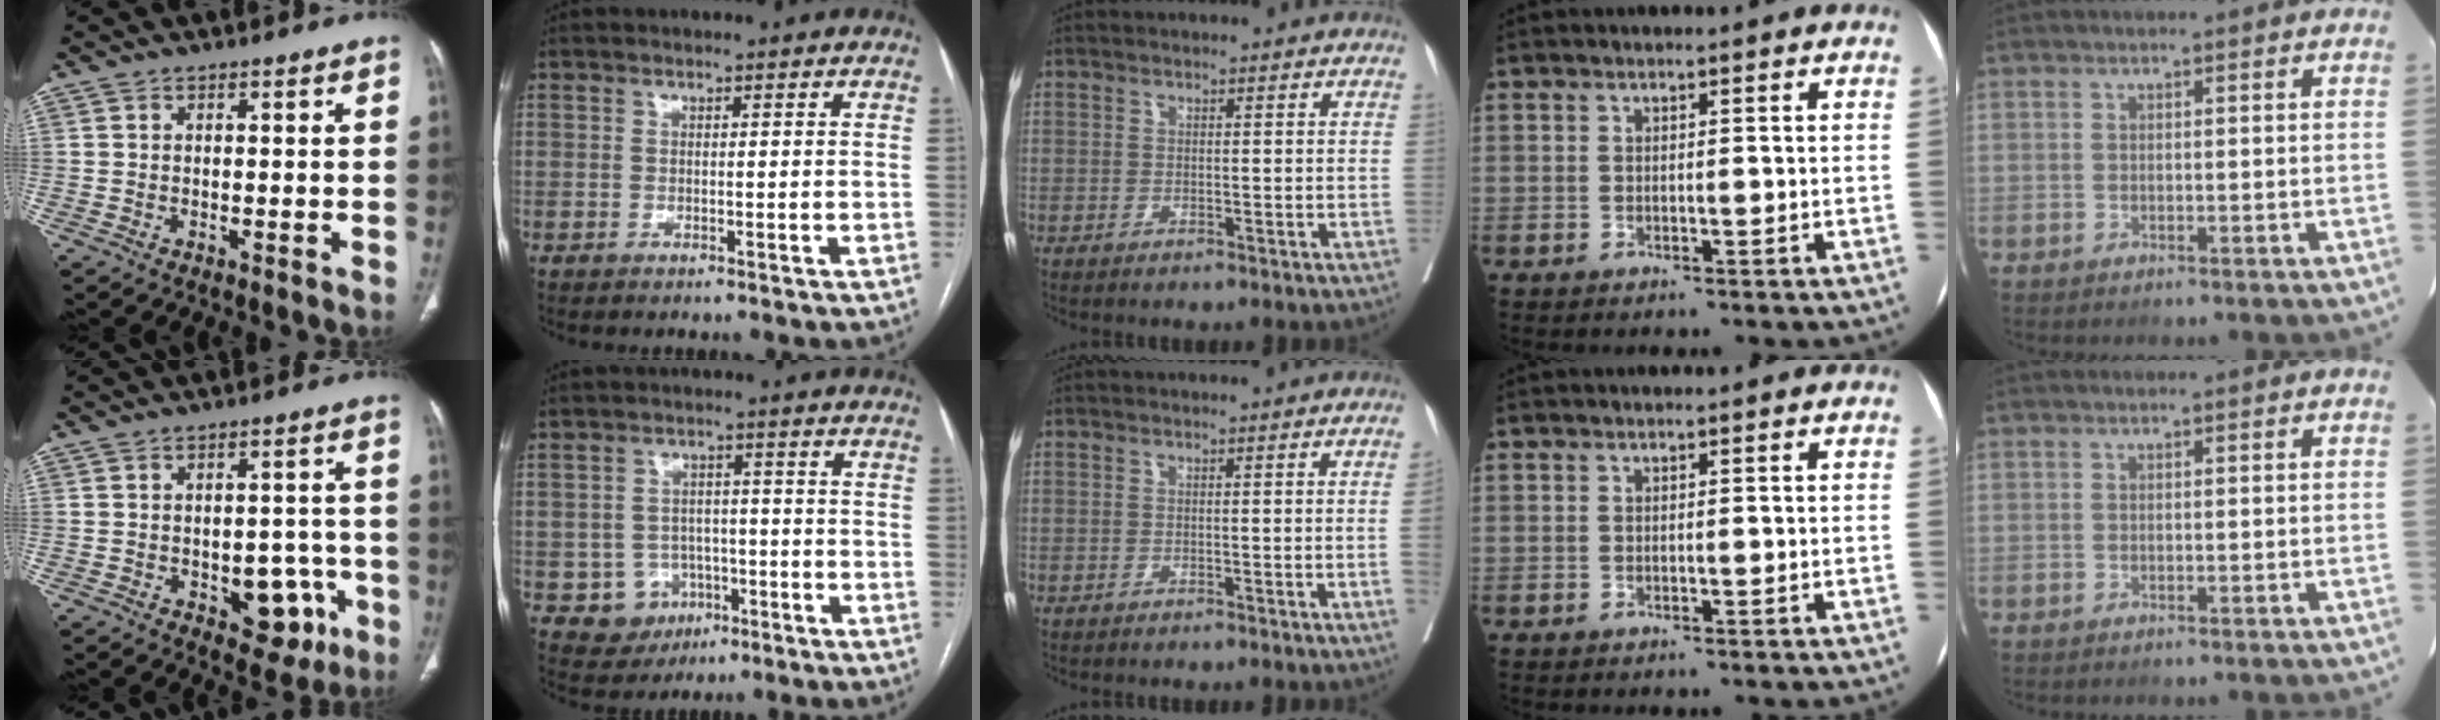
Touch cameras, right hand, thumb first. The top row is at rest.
{"thumb": {"total": 9.0, "force": [-3.2, 5.6, 6.2], "torque": [-0.041, 0.021, -0.030]}, "index": {"total": 6.6, "force": [-2.5, 6.0, 1.1], "torque": [-0.013, 0.011, -0.028]}, "middle": {"total": 1.3, "force": [-0.3, -0.3, 1.2], "torque": [-0.017, 0.002, -0.005]}}